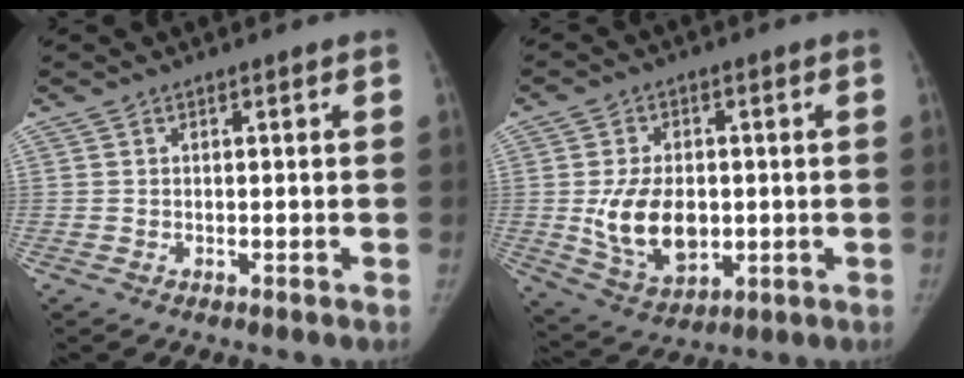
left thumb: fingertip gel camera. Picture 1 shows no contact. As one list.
[{"total": 12.3, "force": [-0.6, 8.4, 9.0], "torque": [-0.132, -0.010, 0.006]}]